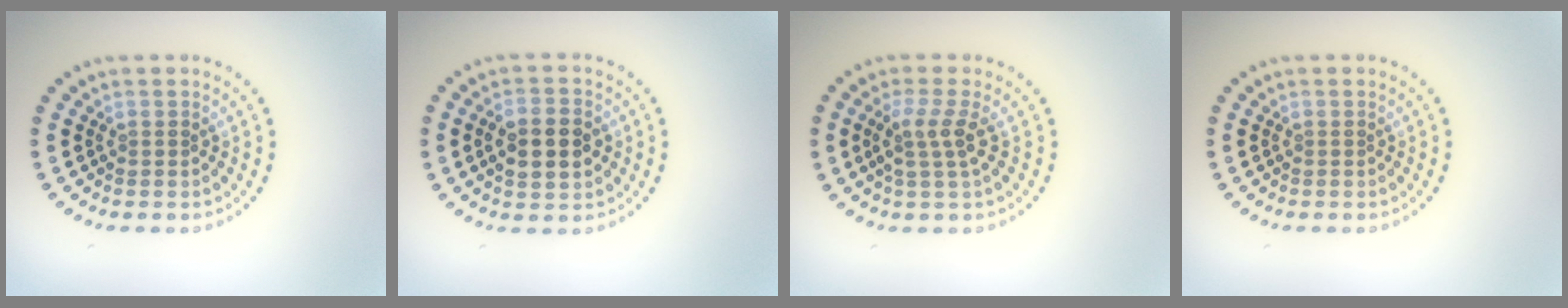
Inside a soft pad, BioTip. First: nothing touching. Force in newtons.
{"total": 4.5, "press": 4.5, "slide": 0.2}
{"total": 2.5, "press": 1.9, "slide": 1.7}
{"total": 0.0}